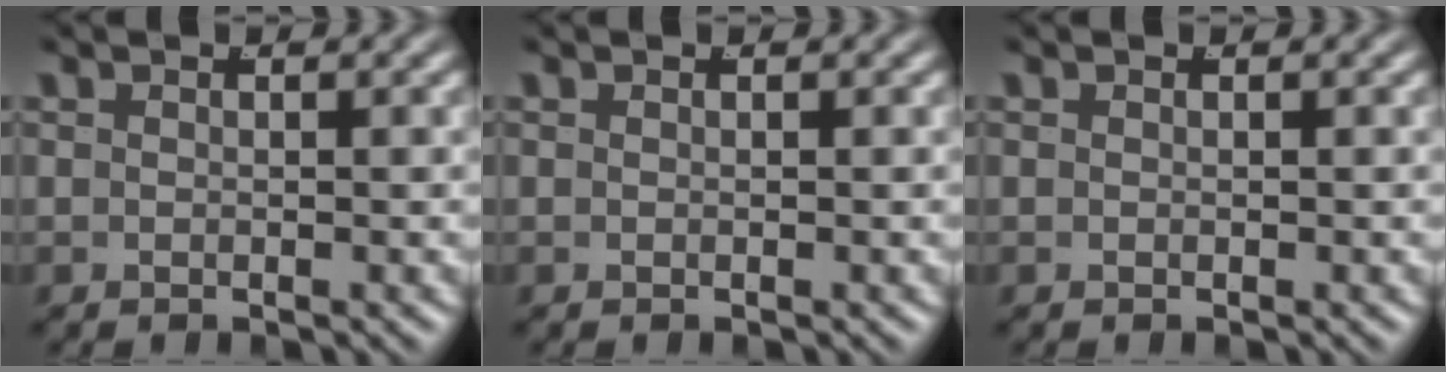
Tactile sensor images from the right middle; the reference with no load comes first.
{"total": 0.0}
{"total": 0.0}